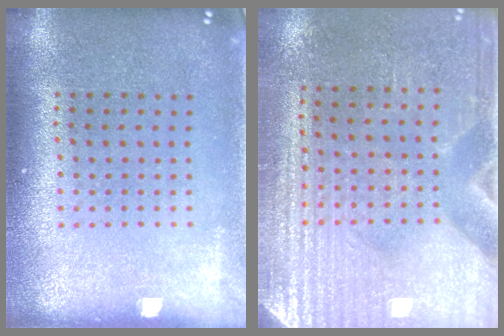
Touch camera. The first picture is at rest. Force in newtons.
{"total": 3.1, "press": 2.8, "slide": 1.4}